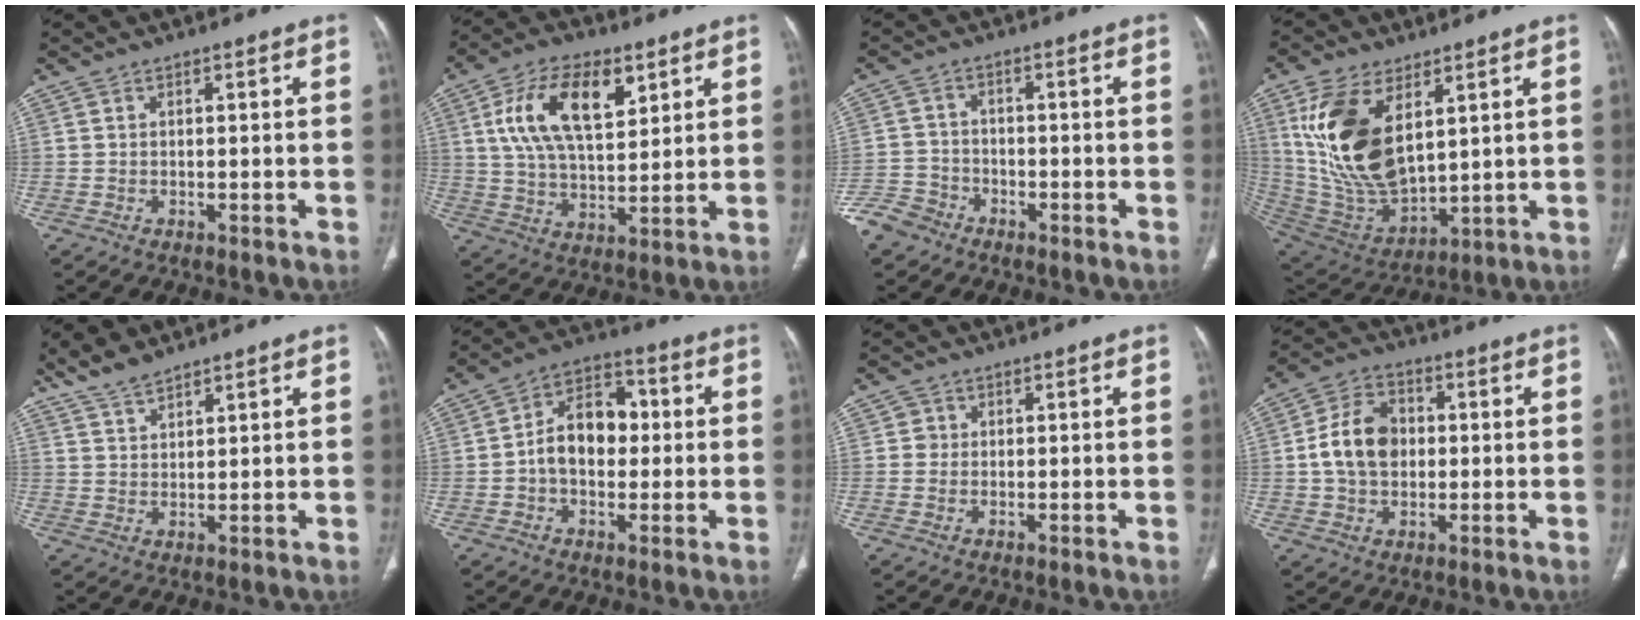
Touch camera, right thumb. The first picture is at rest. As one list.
[{"total": 16.1, "force": [6.2, 8.4, 12.3], "torque": [-0.205, -0.011, 0.116]}, {"total": 6.4, "force": [-4.4, 4.3, 1.4], "torque": [-0.021, 0.022, -0.091]}, {"total": 20.0, "force": [6.6, 10.7, 15.5], "torque": [-0.290, -0.032, 0.142]}, {"total": 4.9, "force": [4.3, 1.4, 2.0], "torque": [-0.037, -0.013, 0.088]}, {"total": 11.3, "force": [-0.1, 7.7, 8.2], "torque": [-0.110, 0.032, -0.011]}, {"total": 1.5, "force": [0.1, 1.5, 0.1], "torque": [0.008, 0.004, -0.001]}, {"total": 10.9, "force": [0.4, 8.1, 7.3], "torque": [-0.115, 0.017, 0.002]}]